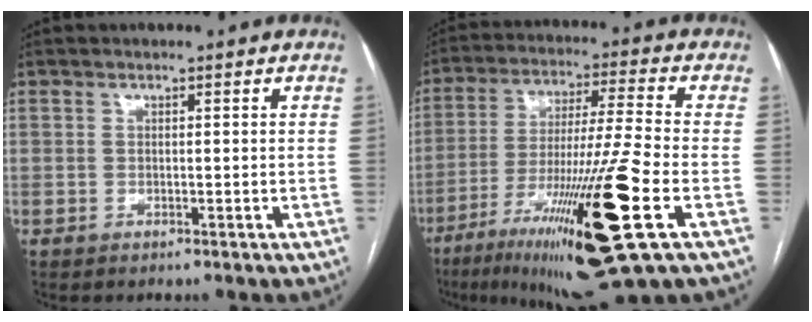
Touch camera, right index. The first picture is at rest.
{"total": 22.0, "force": [-9.2, -0.5, 20.0], "torque": [-0.343, -0.046, -0.161]}